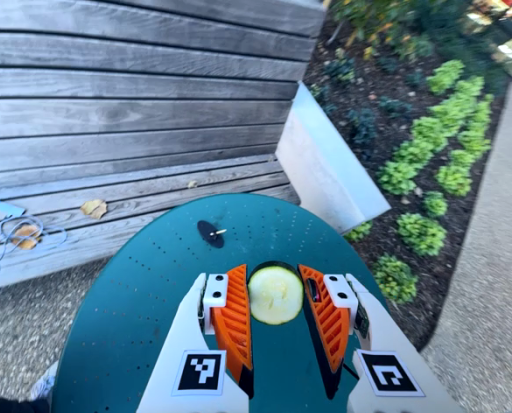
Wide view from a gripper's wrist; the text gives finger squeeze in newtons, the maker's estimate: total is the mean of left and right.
{"total": 11.8, "left": 12.0, "right": 11.6}